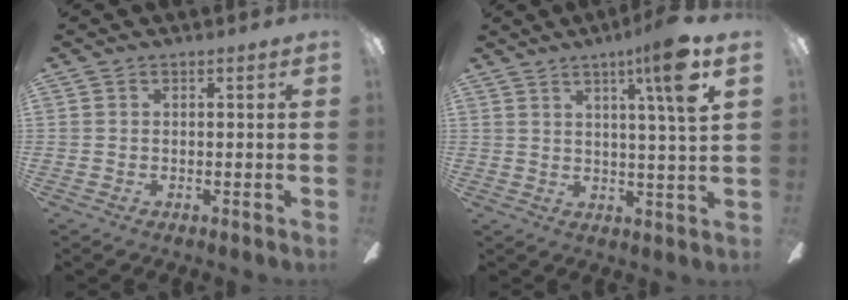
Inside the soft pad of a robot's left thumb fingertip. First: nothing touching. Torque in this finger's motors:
{"motor_torque": [1.26, 1.07, 1.09, -0.62, 0.33]}